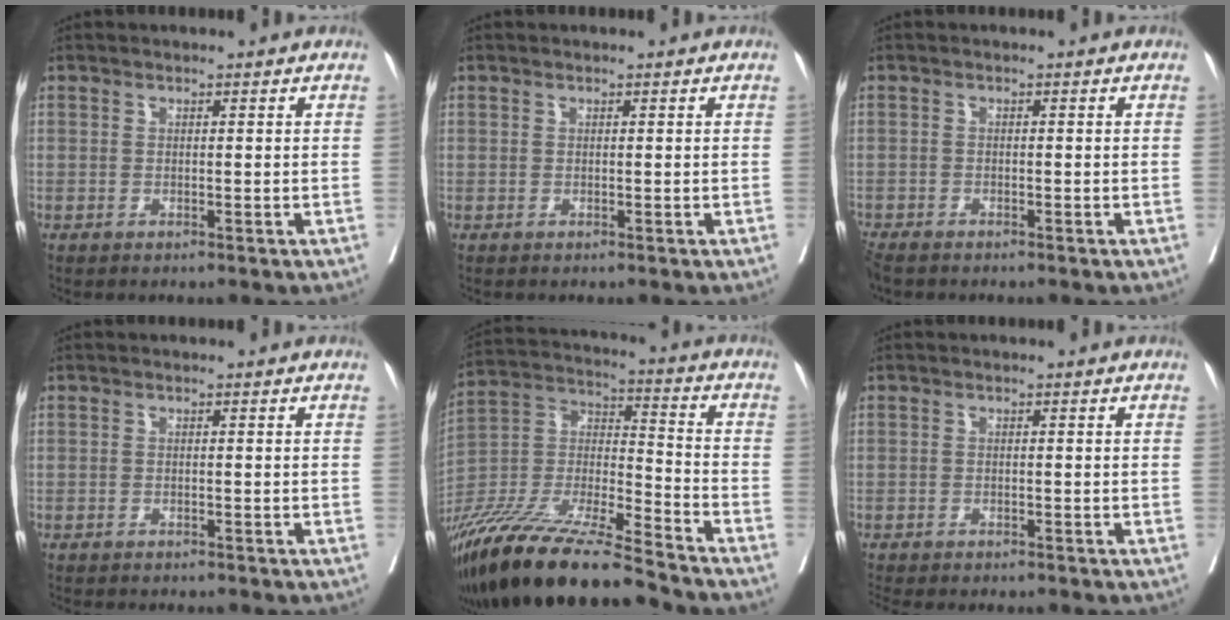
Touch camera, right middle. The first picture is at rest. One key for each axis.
{"total": 0.0}
{"total": 3.1, "fx": -2.8, "fy": 0.7, "fz": 1.1, "tx": -0.025, "ty": -0.011, "tz": -0.054}
{"total": 5.5, "fx": -5.0, "fy": 1.1, "fz": 2.0, "tx": -0.023, "ty": -0.004, "tz": -0.067}
{"total": 22.8, "fx": -18.7, "fy": 2.0, "fz": 12.9, "tx": -0.268, "ty": -0.039, "tz": -0.348}
{"total": 8.7, "fx": -7.8, "fy": 1.9, "fz": 3.5, "tx": -0.050, "ty": -0.009, "tz": -0.105}